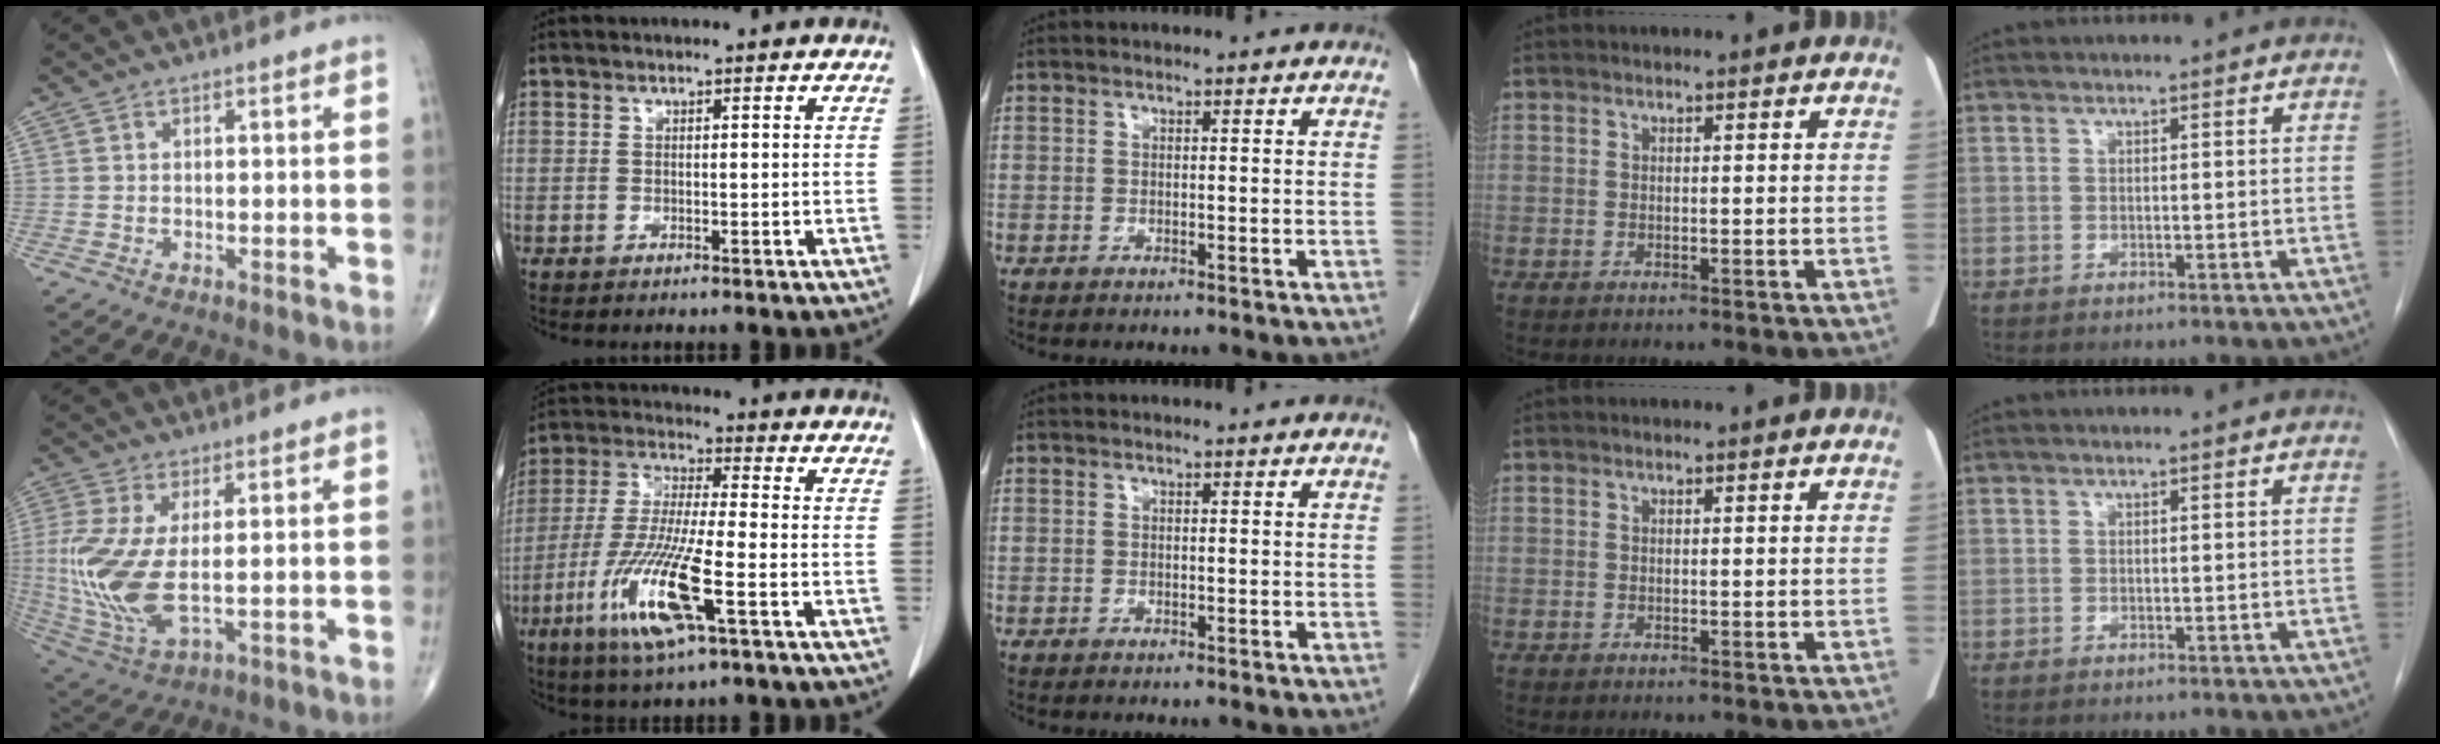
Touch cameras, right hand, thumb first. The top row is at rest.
{"thumb": {"total": 13.4, "force": [0.0, 5.6, 12.2], "torque": [-0.293, -0.018, 0.012]}, "index": {"total": 13.7, "force": [-5.6, 1.0, 12.5], "torque": [-0.264, -0.027, -0.107]}}